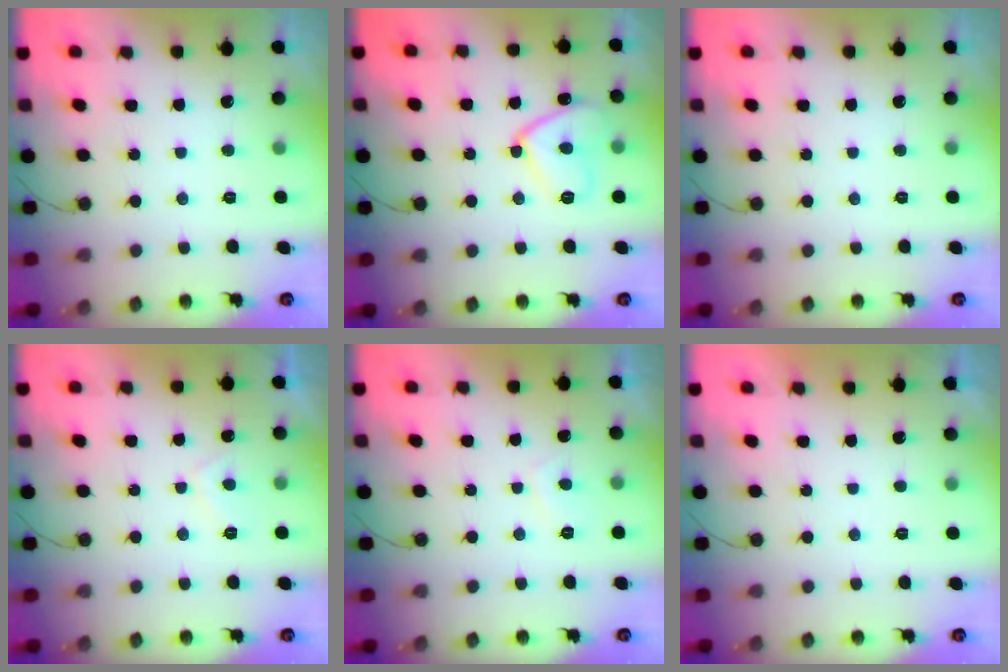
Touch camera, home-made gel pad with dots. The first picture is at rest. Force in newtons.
{"total": 11.2, "press": 11.1, "slide": 1.0}
{"total": 0.0}
{"total": 3.0, "press": 2.9, "slide": 0.9}
{"total": 1.4, "press": 1.2, "slide": 0.7}
{"total": 2.1, "press": 2.1, "slide": 0.4}